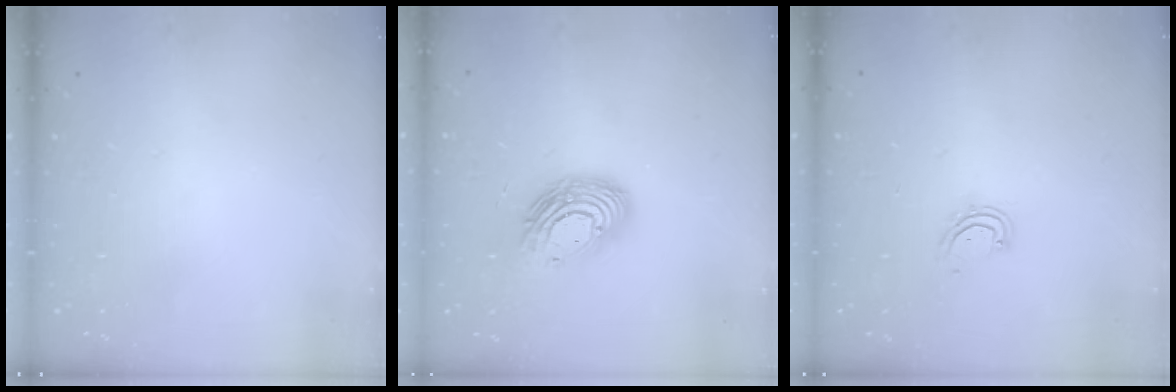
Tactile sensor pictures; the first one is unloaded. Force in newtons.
{"total": 12.9, "press": 12.9, "slide": 0.4}
{"total": 4.1, "press": 4.1, "slide": 0.3}